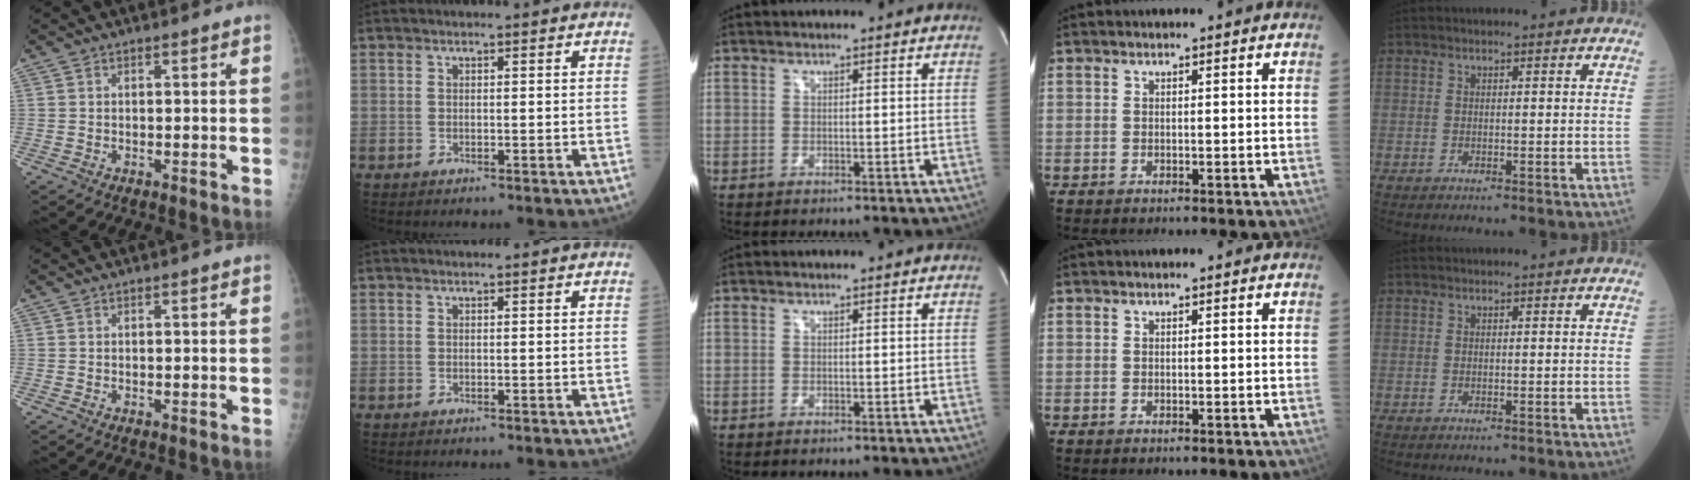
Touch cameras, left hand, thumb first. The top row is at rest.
{}